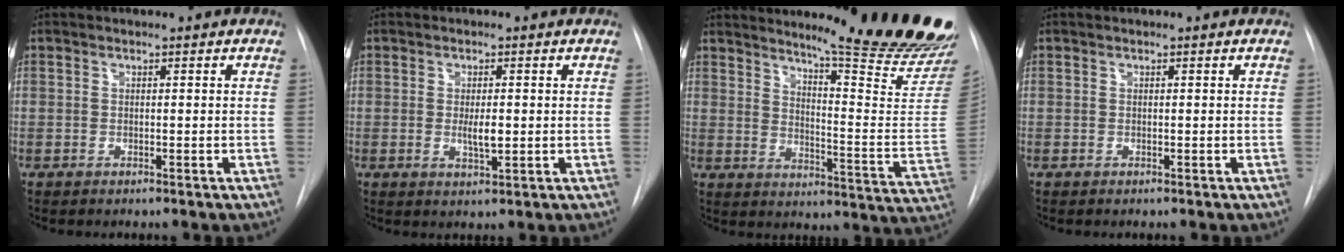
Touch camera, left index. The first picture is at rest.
{"total": 2.9, "force": [-0.1, 0.8, 2.8], "torque": [-0.049, -0.004, 0.001]}
{"total": 21.8, "force": [19.1, 0.0, 10.6], "torque": [-0.150, -0.128, 0.238]}
{"total": 0.0}